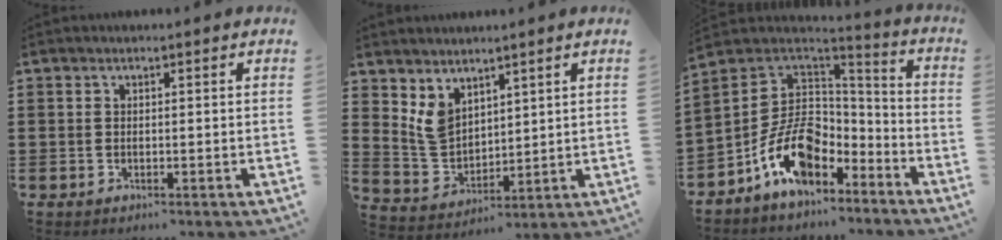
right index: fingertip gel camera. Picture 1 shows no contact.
{"total": 4.9, "force": [3.4, 3.1, 1.7], "torque": [-0.051, -0.003, 0.068]}
{"total": 12.2, "force": [-5.5, 7.8, 7.6], "torque": [-0.159, 0.014, -0.105]}